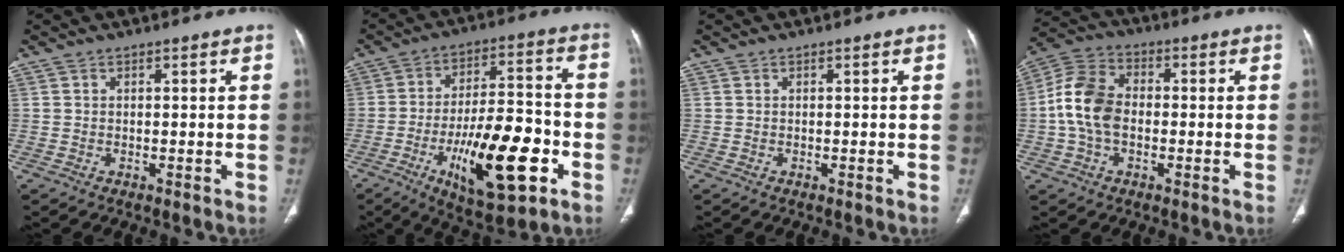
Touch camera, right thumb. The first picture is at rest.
{"total": 20.1, "force": [-7.1, 7.3, 17.3], "torque": [-0.267, 0.026, -0.105]}
{"total": 0.0}
{"total": 10.9, "force": [-0.8, 7.4, 7.9], "torque": [-0.153, 0.027, -0.026]}